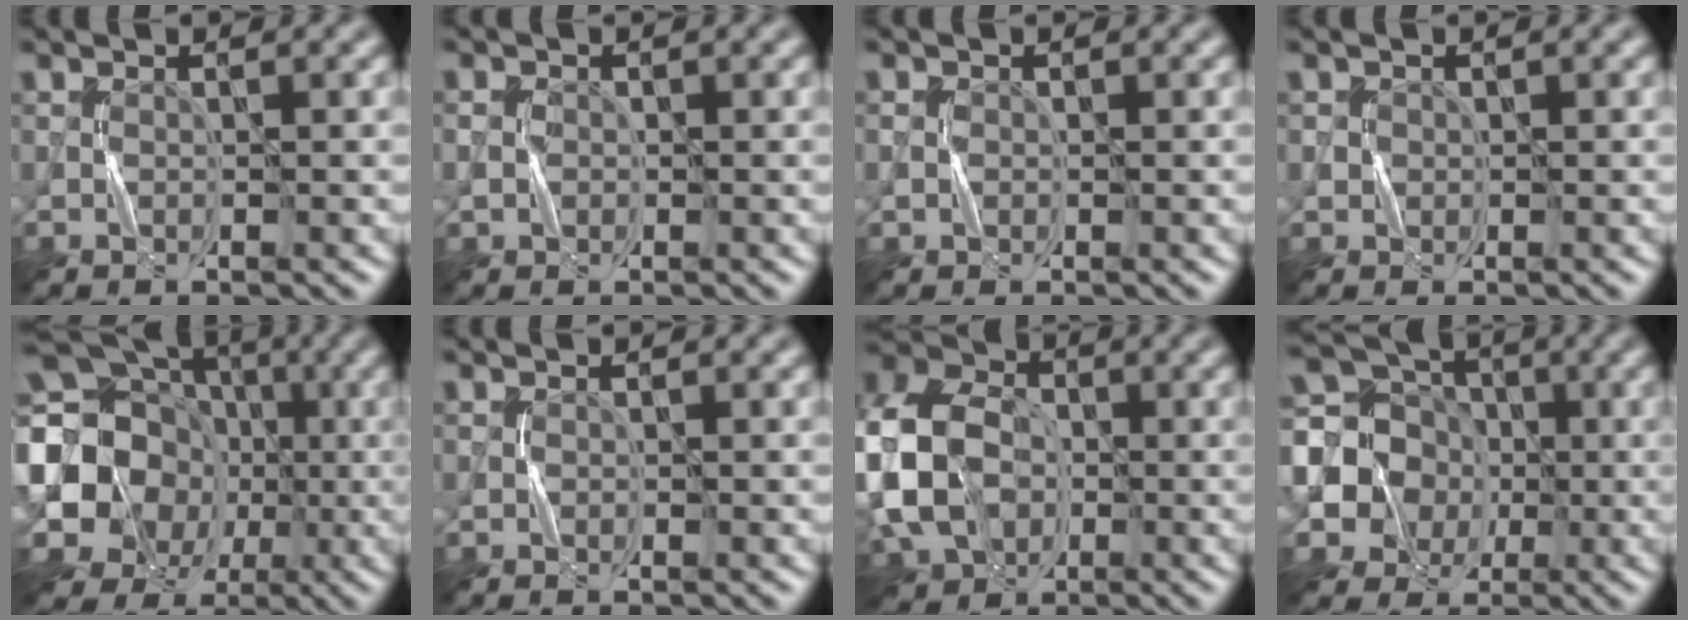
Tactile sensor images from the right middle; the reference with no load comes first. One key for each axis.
{"total": 1.1, "fx": -0.1, "fy": 1.1, "fz": 0.4, "tx": -0.005, "ty": -0.001, "tz": -0.002}
{"total": 0.7, "fx": 0.0, "fy": 0.7, "fz": 0.2, "tx": -0.002, "ty": 0.000, "tz": -0.003}
{"total": 0.8, "fx": 0.0, "fy": 0.8, "fz": 0.0, "tx": 0.006, "ty": -0.002, "tz": 0.000}
{"total": 19.5, "fx": -0.8, "fy": 17.7, "fz": 8.1, "tx": -0.186, "ty": 0.011, "tz": -0.053}
{"total": 0.0}
{"total": 13.2, "fx": -1.7, "fy": 9.8, "fz": 8.7, "tx": -0.209, "ty": -0.004, "tz": -0.046}
{"total": 14.5, "fx": -0.2, "fy": 13.5, "fz": 5.2, "tx": -0.170, "ty": 0.023, "tz": -0.039}